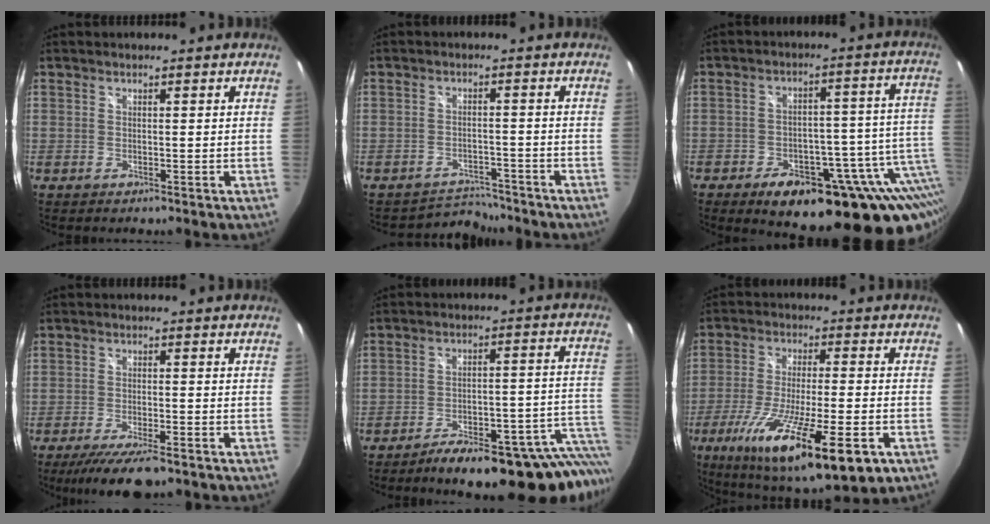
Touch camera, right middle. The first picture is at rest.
{"total": 4.7, "force": [-4.5, 1.0, -1.1], "torque": [0.009, 0.008, -0.072]}
{"total": 25.6, "force": [-12.5, 11.4, 19.2], "torque": [-0.245, 0.001, -0.151]}
{"total": 9.3, "force": [-7.2, 1.9, 5.6], "torque": [-0.123, -0.027, -0.120]}
{"total": 22.7, "force": [-18.2, 4.4, 12.8], "torque": [-0.136, -0.017, -0.241]}
{"total": 22.3, "force": [-10.6, 4.0, 19.2], "torque": [-0.352, -0.068, -0.173]}